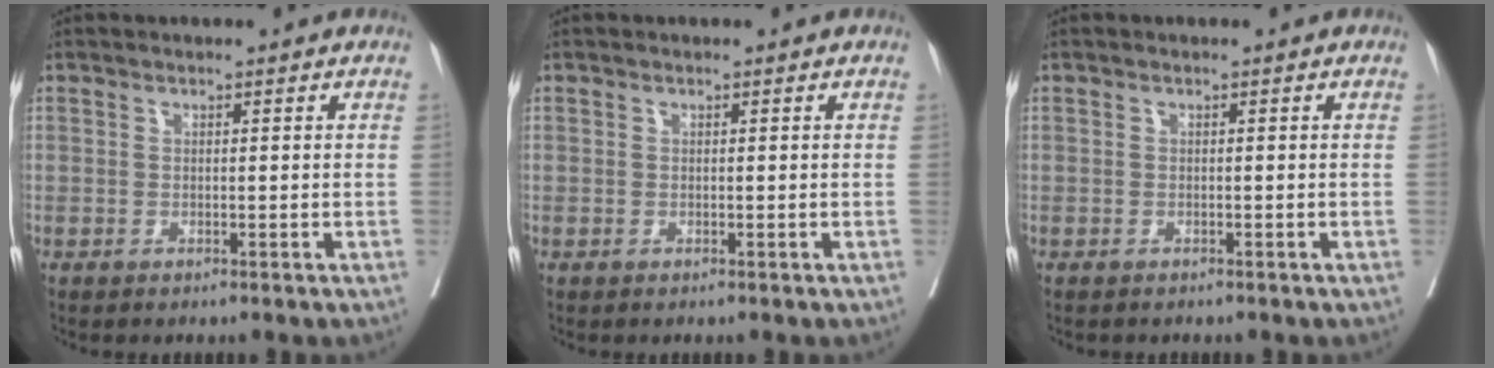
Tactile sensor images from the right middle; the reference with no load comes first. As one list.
[{"total": 0.0}, {"total": 1.1, "force": [-1.0, 0.4, 0.2], "torque": [-0.012, -0.002, -0.014]}]